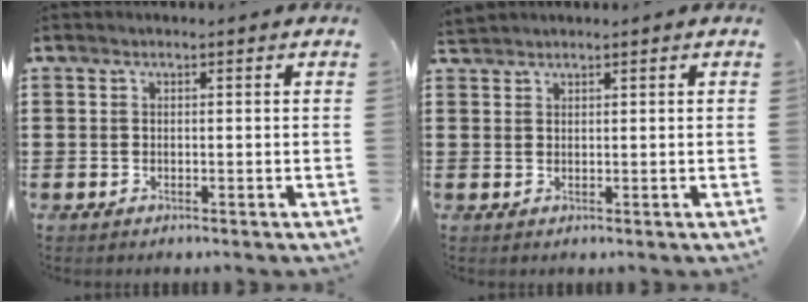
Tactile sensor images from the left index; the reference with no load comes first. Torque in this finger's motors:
{"motor_torque": [0.43, -0.48, 0.51, 0.11]}